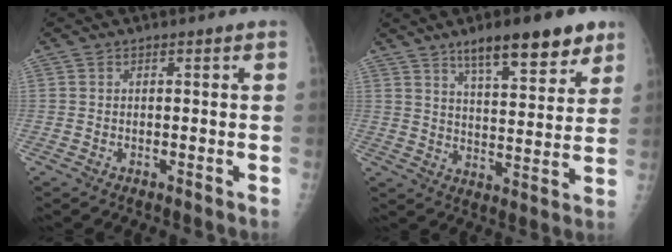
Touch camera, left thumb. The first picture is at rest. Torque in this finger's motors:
{"motor_torque": [0.64, 0.64, 0.84, -0.48, 0.06]}